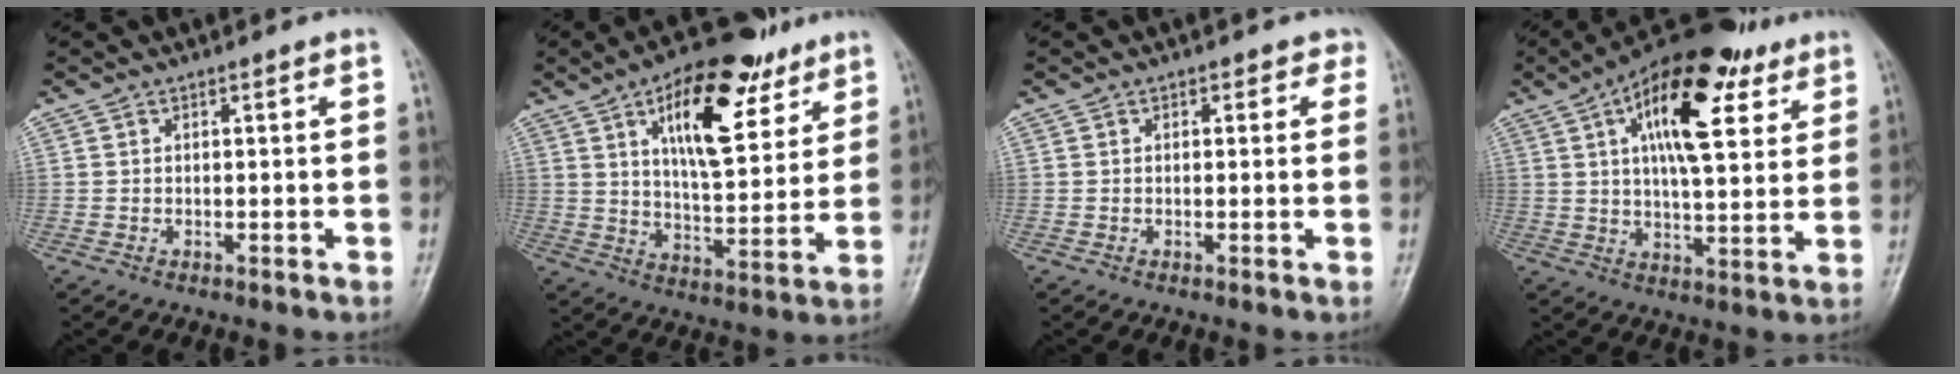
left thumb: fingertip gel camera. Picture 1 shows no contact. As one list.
[{"total": 19.0, "force": [9.6, 8.2, 14.1], "torque": [-0.175, -0.032, 0.153]}, {"total": 2.0, "force": [1.0, 1.6, 0.7], "torque": [0.022, 0.000, 0.002]}, {"total": 20.6, "force": [9.1, 8.7, 16.3], "torque": [-0.225, -0.013, 0.138]}]